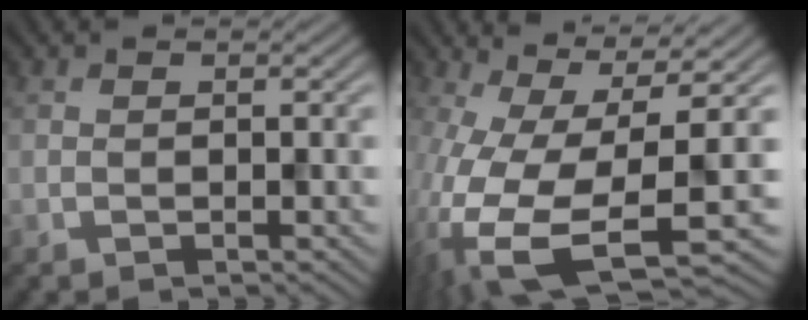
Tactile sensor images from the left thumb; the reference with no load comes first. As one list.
[{"total": 15.7, "force": [-3.1, 6.0, 14.2], "torque": [-0.305, -0.033, -0.037]}]